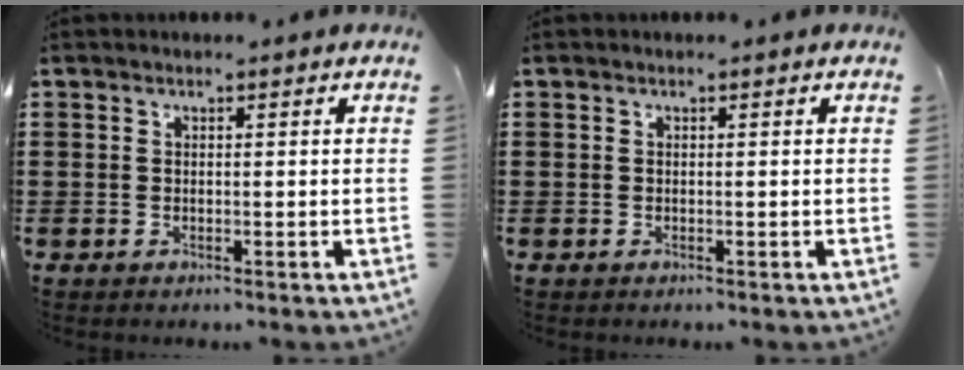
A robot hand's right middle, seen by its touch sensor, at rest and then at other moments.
{"total": 0.0}